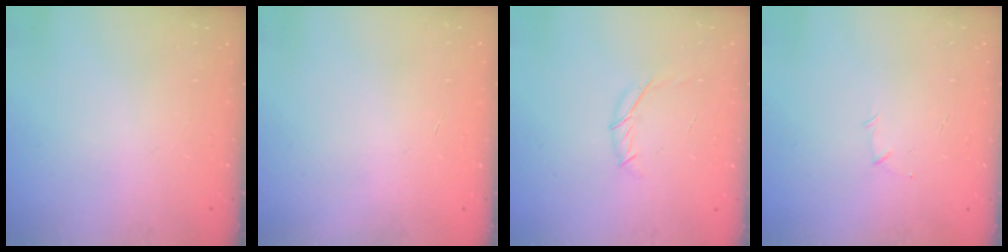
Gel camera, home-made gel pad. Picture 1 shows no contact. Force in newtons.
{"total": 0.0}
{"total": 6.7, "press": 6.5, "slide": 1.5}
{"total": 4.0, "press": 3.9, "slide": 0.9}